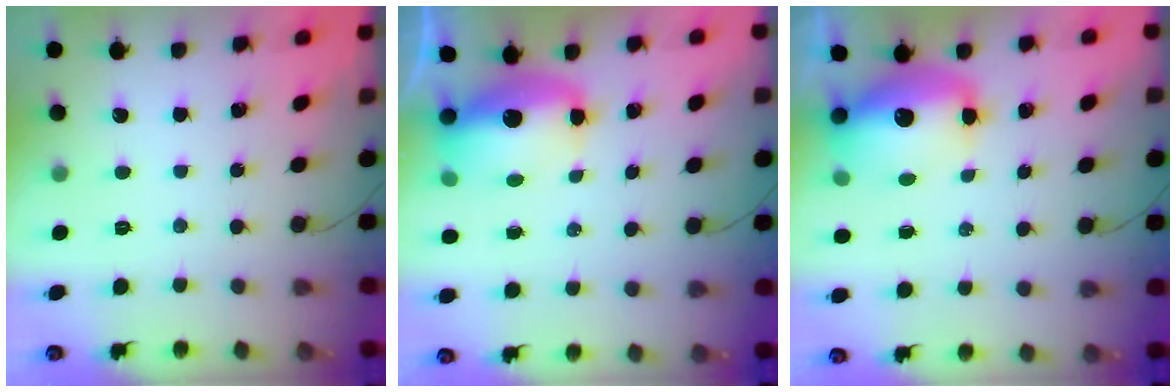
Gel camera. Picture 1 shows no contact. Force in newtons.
{"total": 12.8, "press": 12.4, "slide": 3.2}
{"total": 12.8, "press": 12.4, "slide": 2.9}